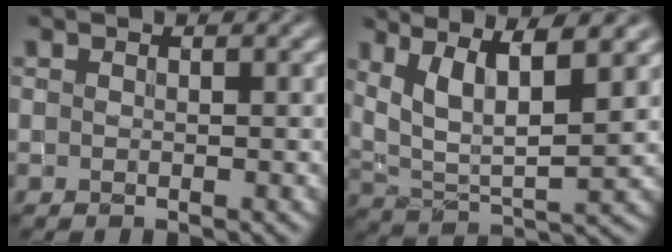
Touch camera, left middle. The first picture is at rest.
{"total": 8.2, "force": [4.3, 2.6, 6.4], "torque": [-0.124, 0.007, 0.071]}